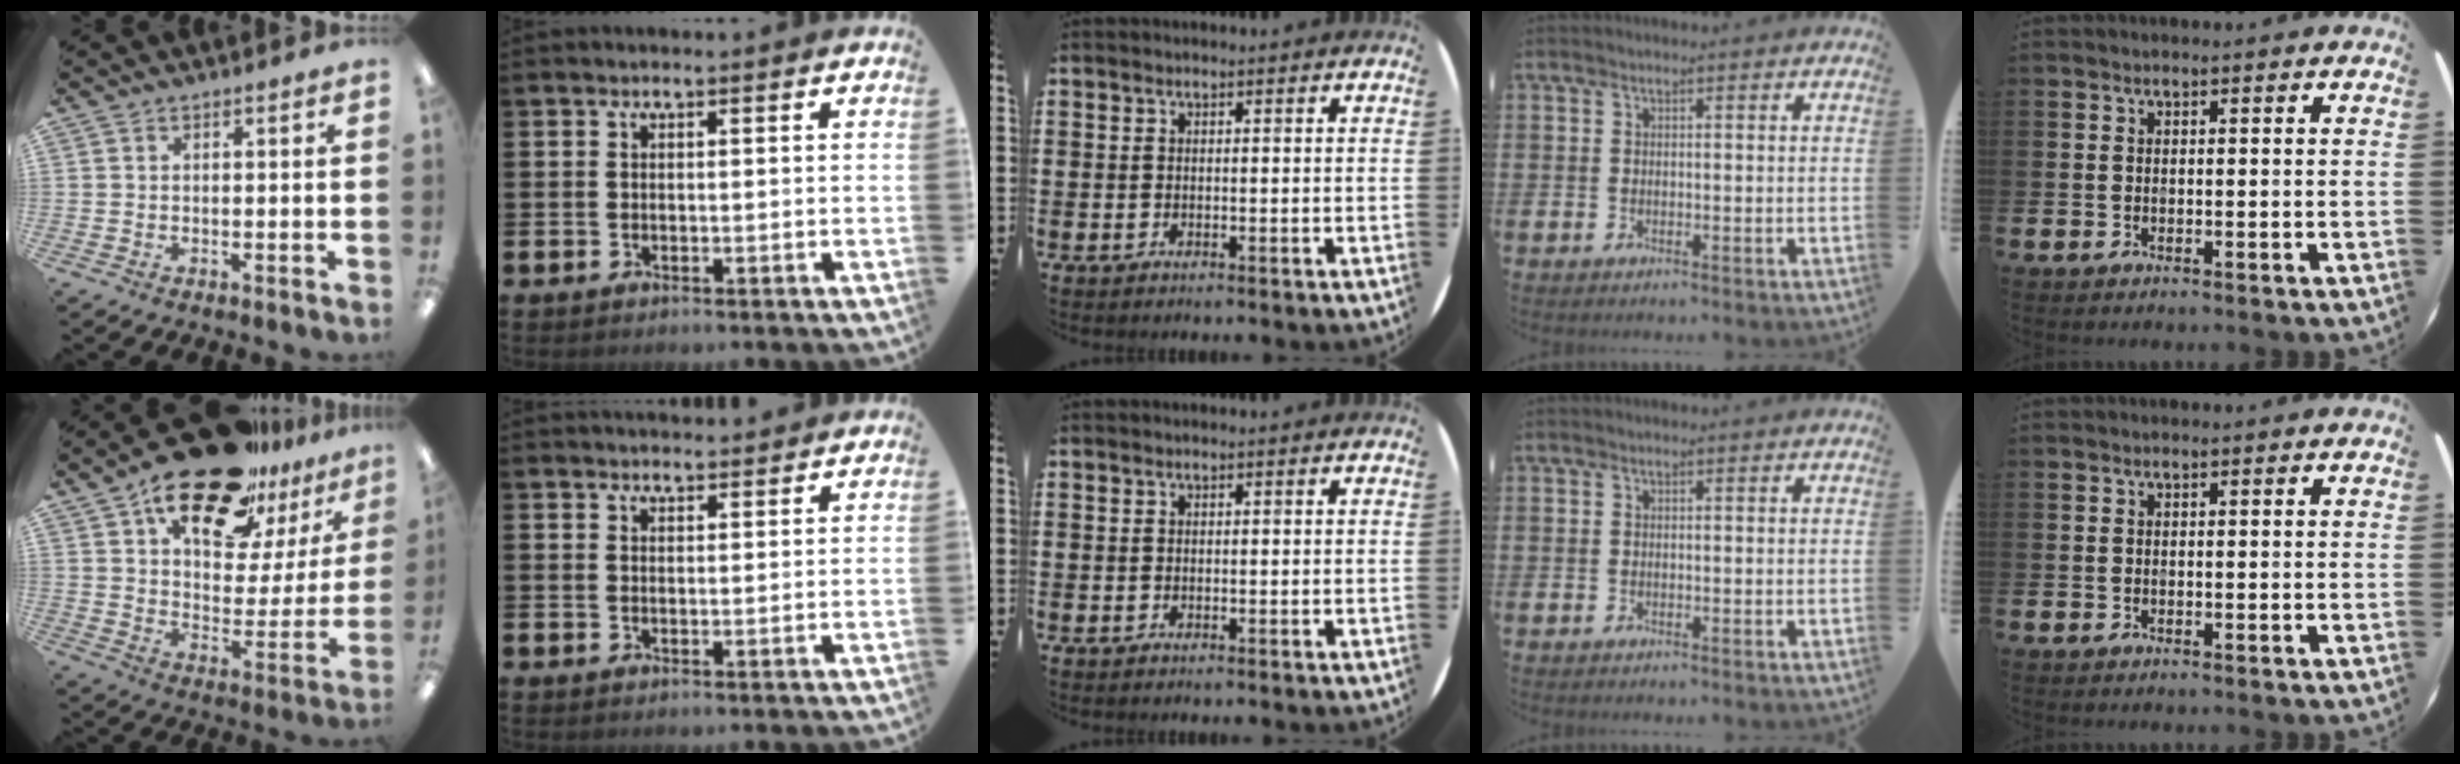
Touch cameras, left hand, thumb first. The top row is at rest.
{"thumb": {"total": 22.4, "force": [16.2, 9.5, 12.2], "torque": [-0.197, -0.096, 0.279]}, "index": {"total": 2.4, "force": [2.4, 0.4, 0.0], "torque": [0.004, -0.013, 0.042]}}